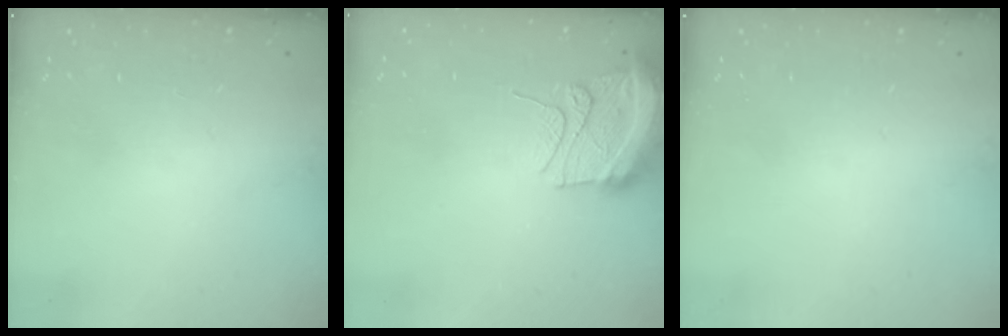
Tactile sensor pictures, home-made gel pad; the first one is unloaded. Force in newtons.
{"total": 12.4, "press": 12.3, "slide": 1.6}
{"total": 0.0}